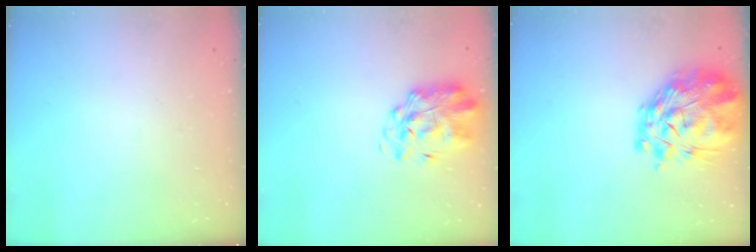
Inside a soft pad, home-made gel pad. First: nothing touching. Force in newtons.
{"total": 2.0, "press": 1.8, "slide": 0.9}
{"total": 9.0, "press": 8.2, "slide": 3.7}